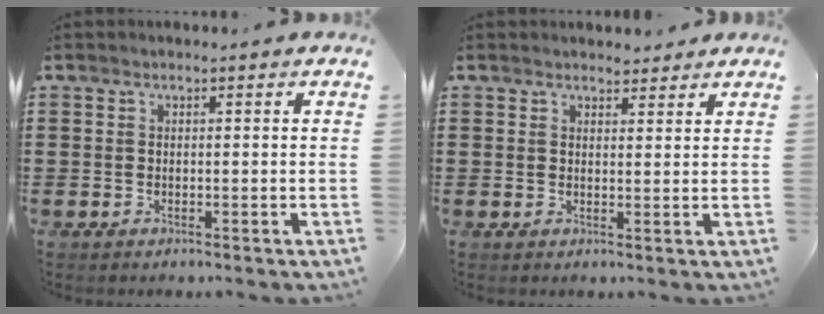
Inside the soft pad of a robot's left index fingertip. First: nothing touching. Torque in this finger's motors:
{"motor_torque": [1.08, 0.47, 0.20, 0.03]}